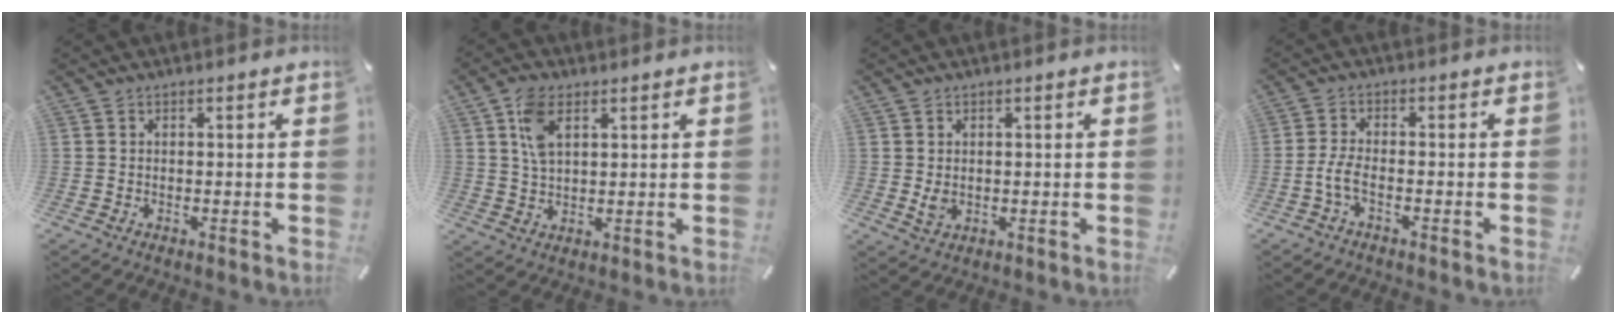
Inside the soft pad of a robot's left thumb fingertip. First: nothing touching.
{"total": 6.5, "force": [2.8, 3.6, 4.7], "torque": [-0.094, 0.004, 0.051]}
{"total": 2.3, "force": [0.2, 1.9, 1.4], "torque": [-0.028, -0.002, 0.001]}
{"total": 3.9, "force": [-1.8, 1.2, 3.3], "torque": [-0.079, -0.002, -0.036]}